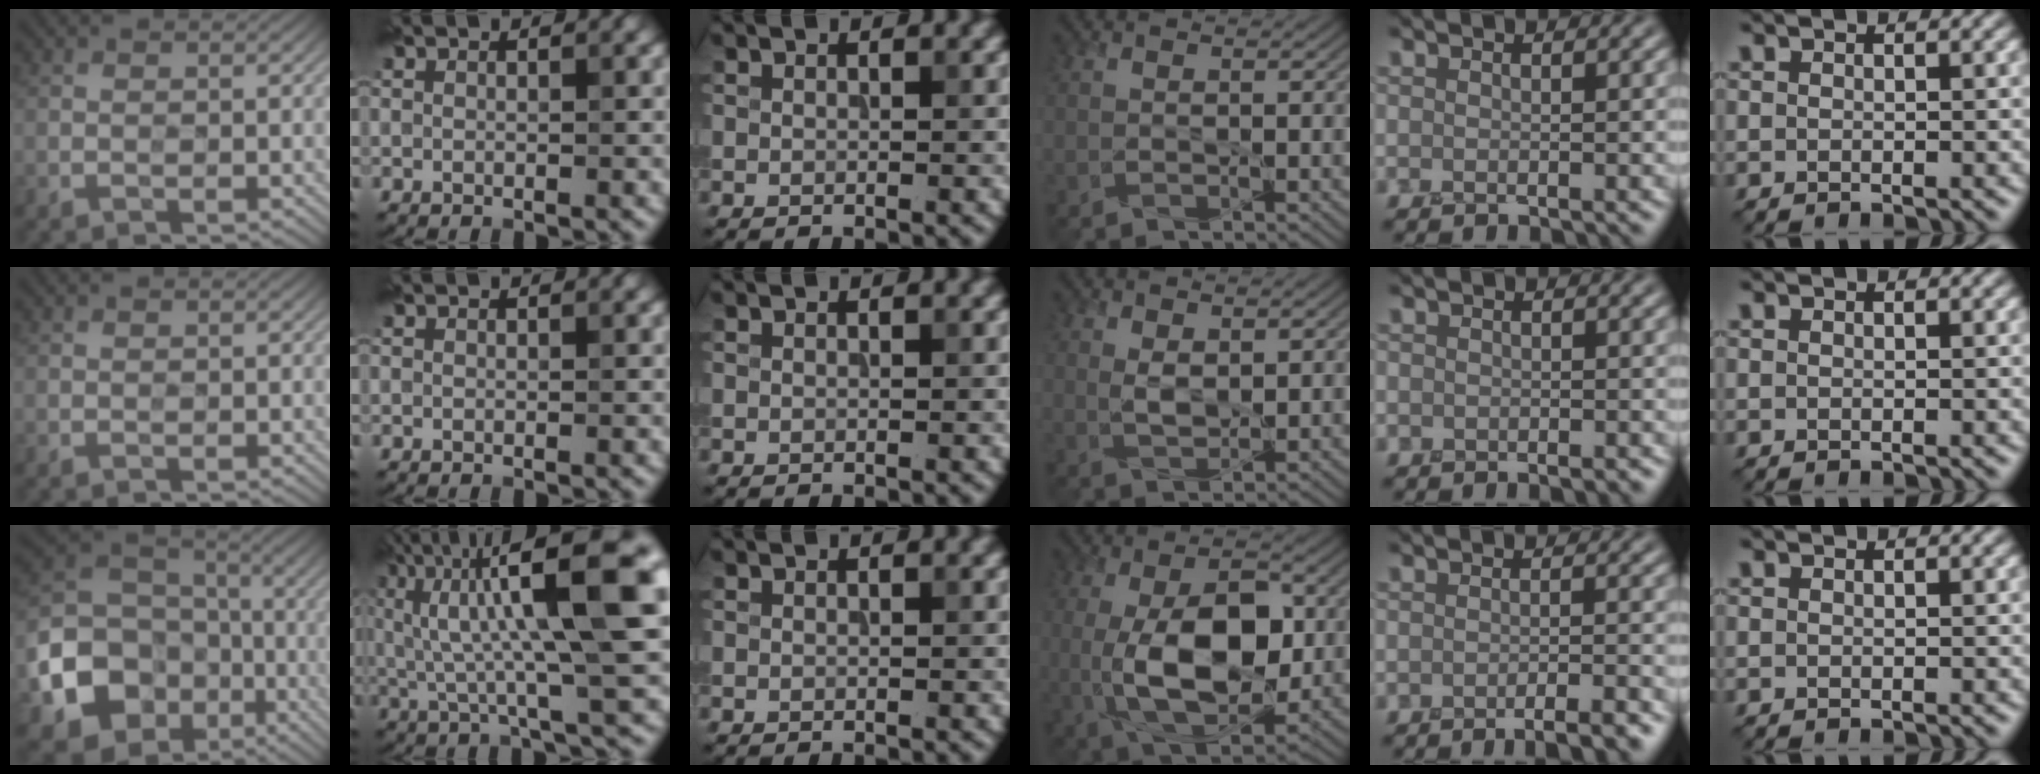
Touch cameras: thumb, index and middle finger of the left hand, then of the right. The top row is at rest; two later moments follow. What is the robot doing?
{"motion": "peel", "object": "bandage"}